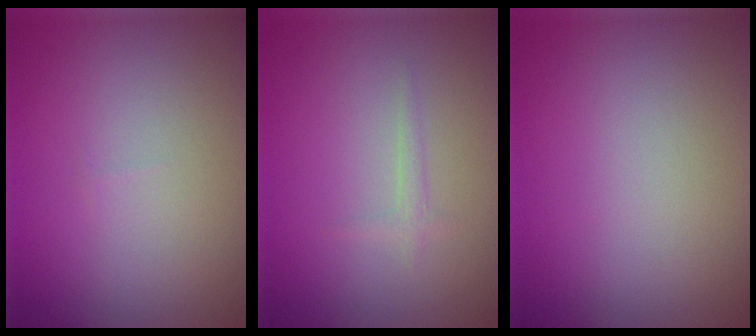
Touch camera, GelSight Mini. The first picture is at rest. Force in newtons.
{"total": 0.9, "press": 0.9, "slide": 0.1}
{"total": 0.0}